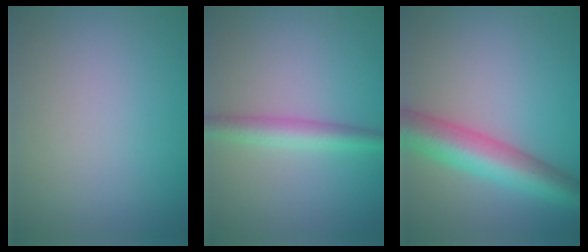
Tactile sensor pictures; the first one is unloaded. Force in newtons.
{"total": 2.8, "press": 2.8, "slide": 0.1}
{"total": 6.5, "press": 6.5, "slide": 0.2}